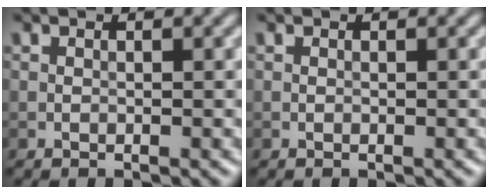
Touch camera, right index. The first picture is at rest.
{"total": 0.0}